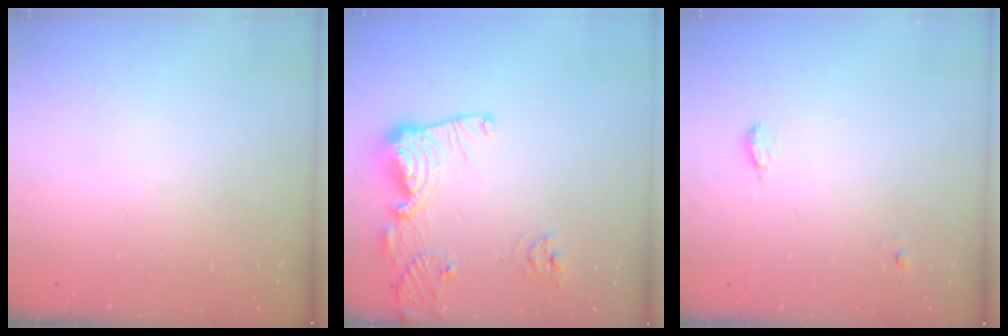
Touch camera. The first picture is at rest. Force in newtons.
{"total": 15.3, "press": 15.2, "slide": 1.7}
{"total": 5.3, "press": 5.0, "slide": 1.7}